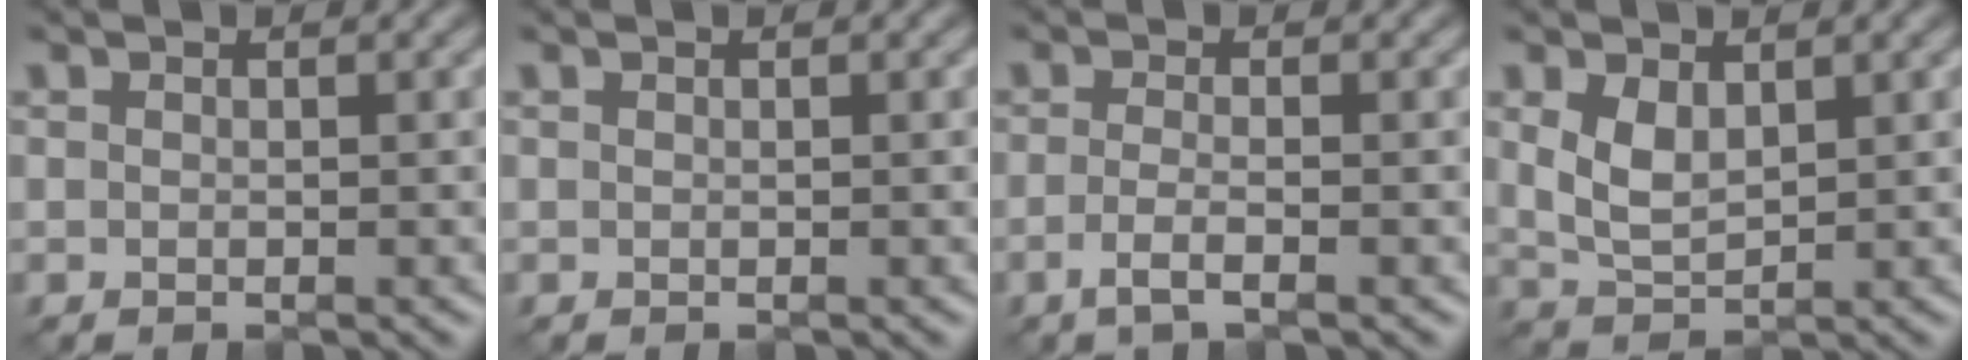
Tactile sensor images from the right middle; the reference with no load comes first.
{"total": 0.0}
{"total": 2.2, "force": [-1.0, 0.6, 1.9], "torque": [-0.037, -0.002, -0.027]}
{"total": 3.1, "force": [1.1, 1.8, 2.2], "torque": [-0.054, -0.003, 0.030]}